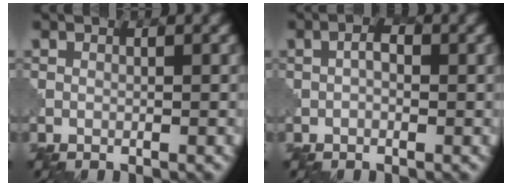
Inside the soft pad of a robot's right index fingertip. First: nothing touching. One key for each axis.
{"total": 1.7, "fx": 0.1, "fy": 1.0, "fz": 1.4, "tx": -0.016, "ty": -0.002, "tz": -0.001}